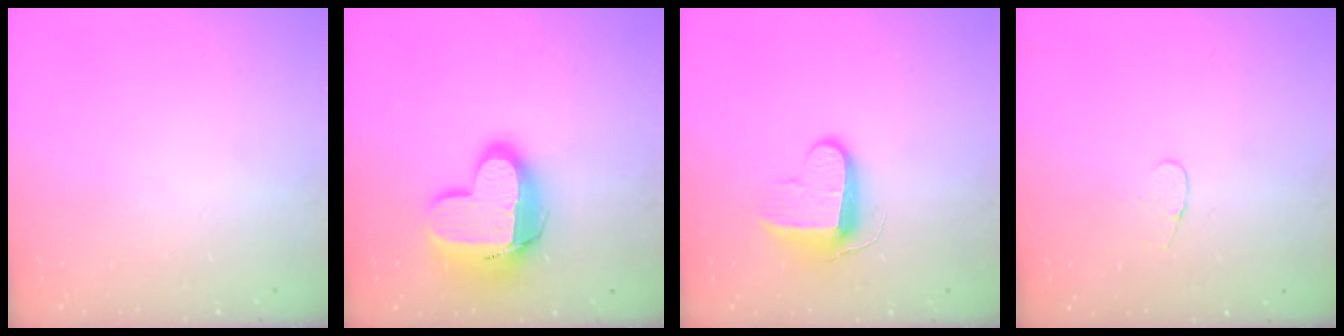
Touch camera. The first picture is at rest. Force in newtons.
{"total": 15.3, "press": 15.2, "slide": 1.2}
{"total": 10.5, "press": 10.4, "slide": 1.2}
{"total": 4.0, "press": 4.0, "slide": 0.4}